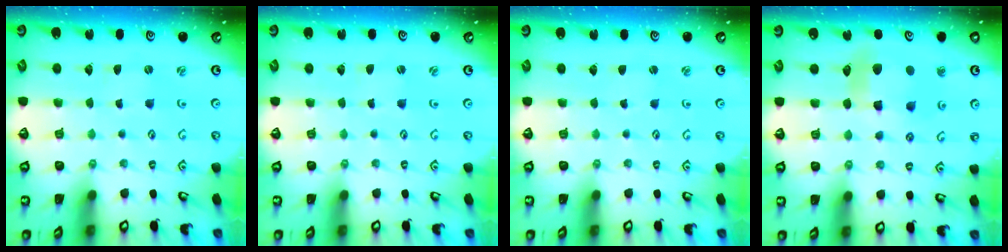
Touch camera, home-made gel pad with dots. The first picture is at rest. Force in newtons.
{"total": 0.0}
{"total": 1.8, "press": 1.7, "slide": 0.2}
{"total": 9.7, "press": 9.6, "slide": 1.3}